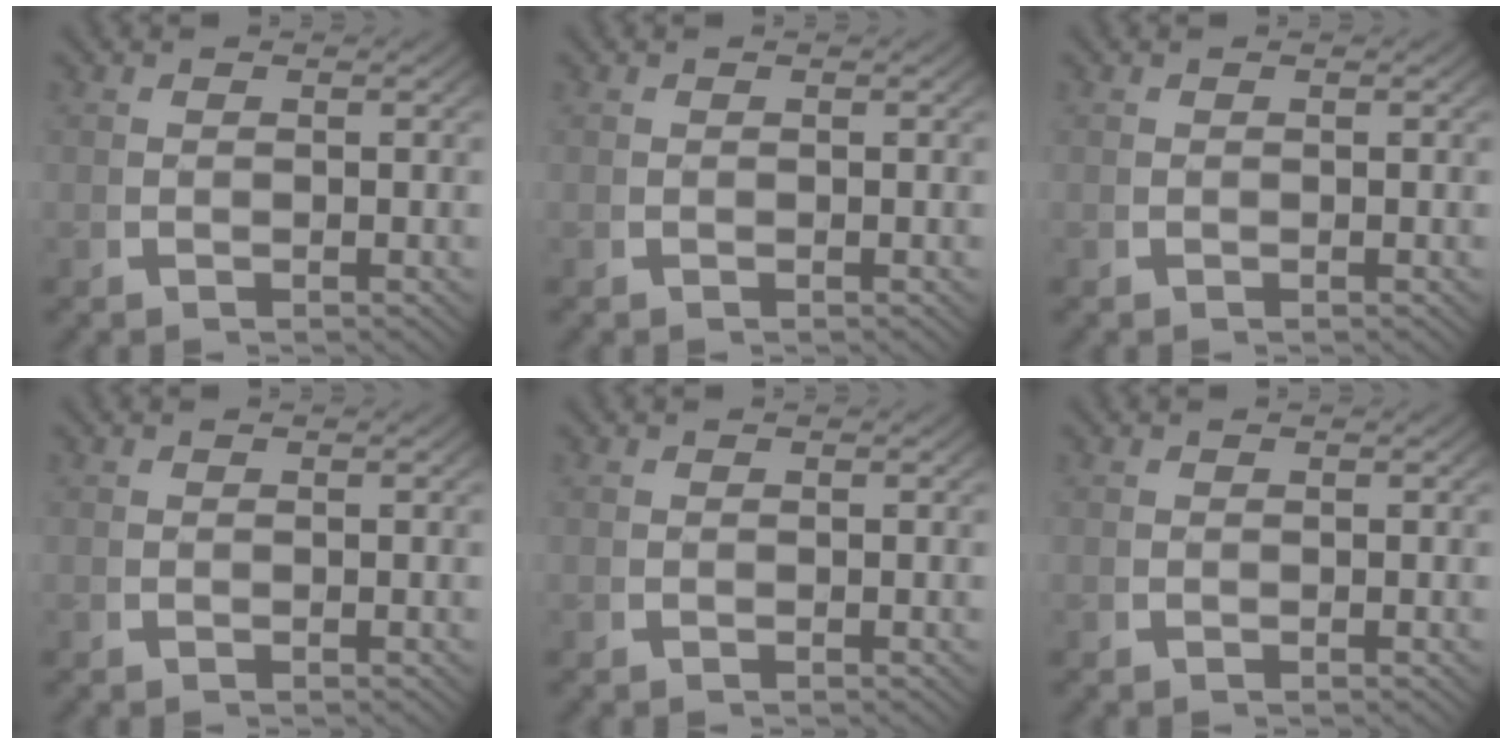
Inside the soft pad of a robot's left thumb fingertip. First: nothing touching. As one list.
[{"total": 0.0}, {"total": 0.0}, {"total": 0.0}, {"total": 0.0}, {"total": 0.0}]